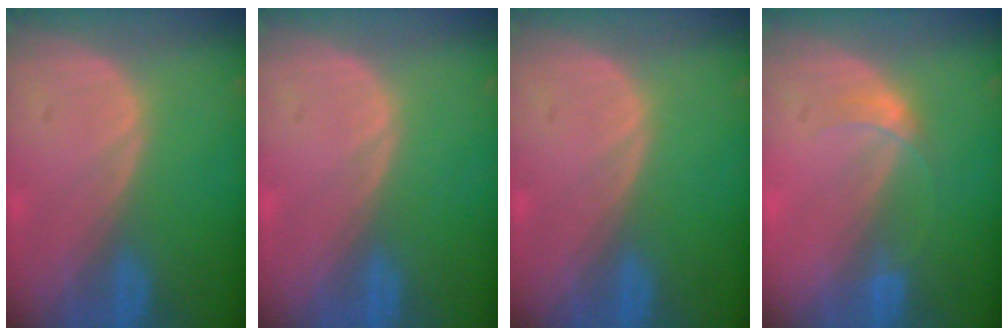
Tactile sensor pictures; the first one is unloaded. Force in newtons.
{"total": 0.0}
{"total": 0.0}
{"total": 2.1, "press": 2.1, "slide": 0.2}